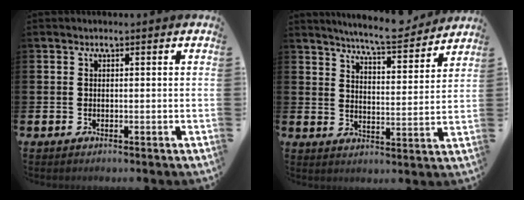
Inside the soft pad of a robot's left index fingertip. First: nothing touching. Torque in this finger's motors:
{"motor_torque": [0.72, -0.95, 0.50, 0.14]}